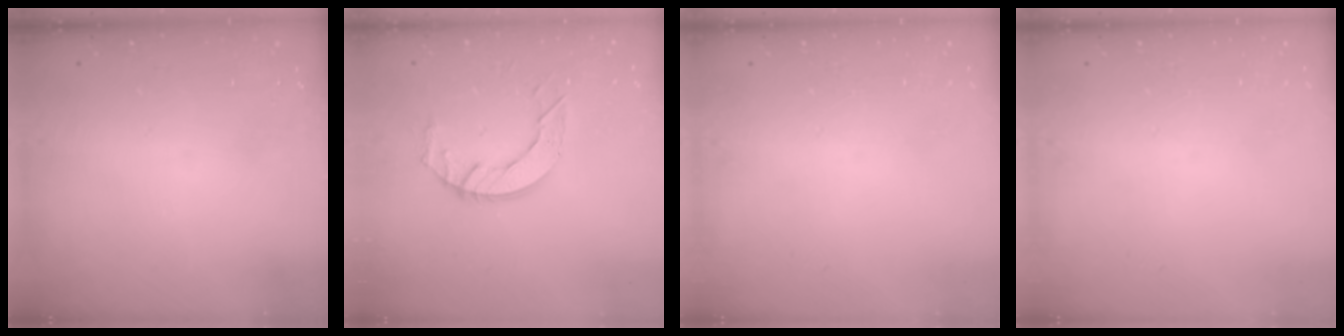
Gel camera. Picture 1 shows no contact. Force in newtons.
{"total": 8.1, "press": 8.0, "slide": 0.4}
{"total": 0.0}
{"total": 0.0}